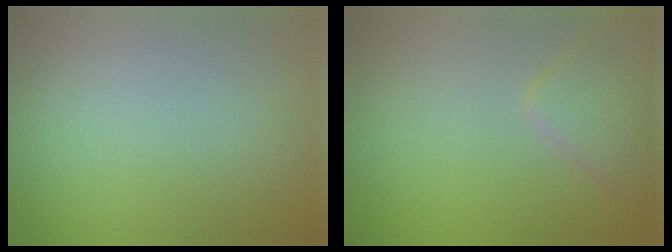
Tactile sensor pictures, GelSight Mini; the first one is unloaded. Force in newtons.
{"total": 2.8, "press": 2.8, "slide": 0.1}